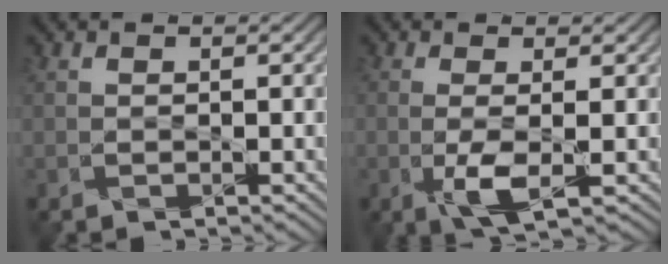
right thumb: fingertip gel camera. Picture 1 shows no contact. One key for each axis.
{"total": 3.3, "fx": -0.7, "fy": 0.5, "fz": 3.2, "tx": -0.068, "ty": -0.002, "tz": -0.017}